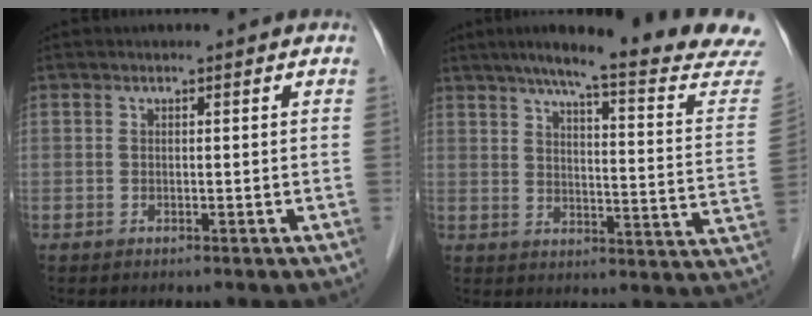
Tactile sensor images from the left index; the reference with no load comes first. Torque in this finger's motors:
{"motor_torque": [-0.55, -0.84, 0.46, 0.07]}